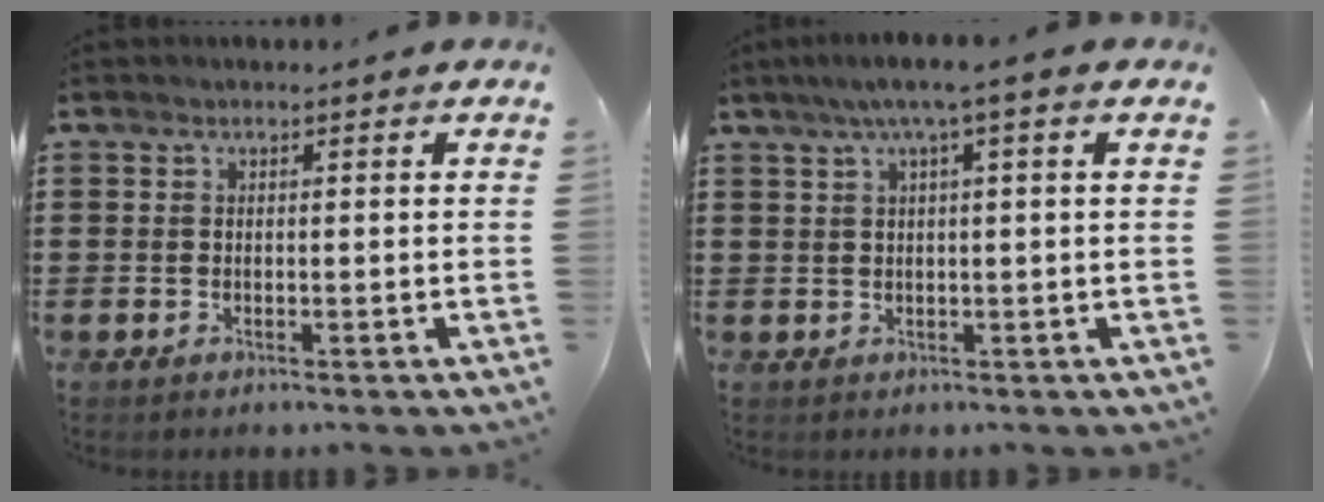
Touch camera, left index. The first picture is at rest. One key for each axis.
{"total": 3.2, "fx": 1.1, "fy": -0.3, "fz": 3.0, "tx": -0.057, "ty": -0.002, "tz": 0.016}